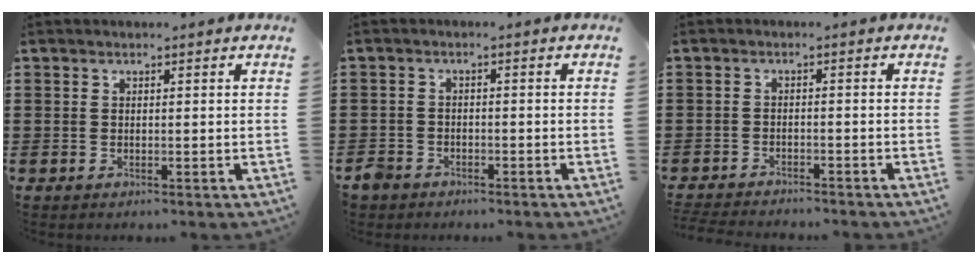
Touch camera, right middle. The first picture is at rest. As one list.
[{"total": 2.5, "force": [-2.1, 1.2, 0.2], "torque": [-0.022, -0.004, -0.051]}, {"total": 2.6, "force": [-2.6, 0.1, 0.1], "torque": [-0.013, -0.005, -0.057]}]